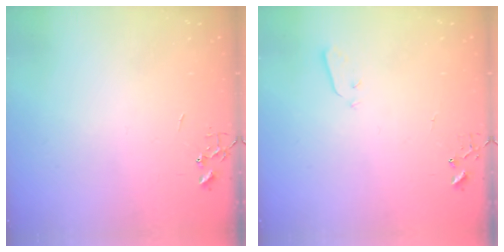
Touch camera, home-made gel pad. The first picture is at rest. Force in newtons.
{"total": 3.0, "press": 3.0, "slide": 0.3}